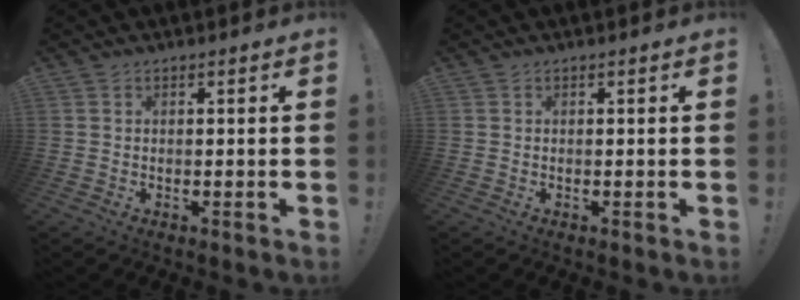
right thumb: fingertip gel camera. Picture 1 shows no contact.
{"total": 0.0}